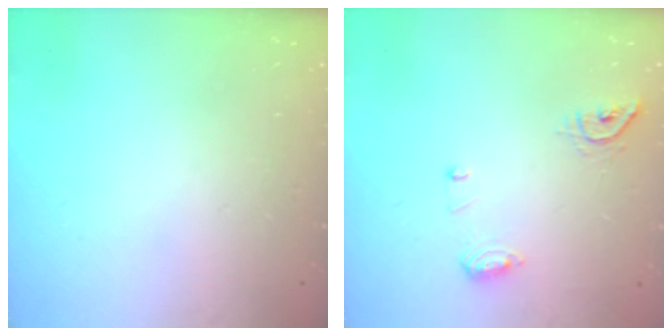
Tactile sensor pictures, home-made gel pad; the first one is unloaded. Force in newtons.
{"total": 7.9, "press": 7.8, "slide": 1.3}